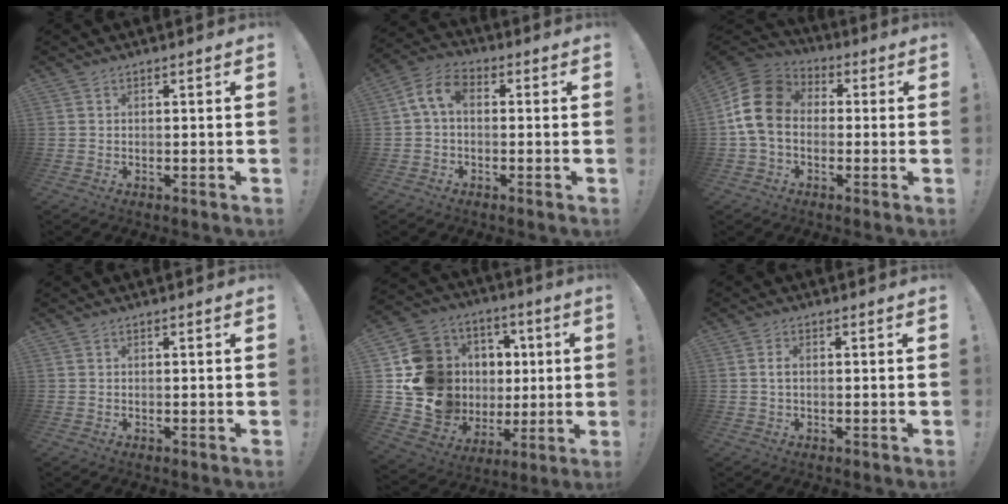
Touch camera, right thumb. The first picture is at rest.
{"total": 7.7, "force": [1.0, 4.6, 6.1], "torque": [-0.127, 0.008, 0.023]}
{"total": 14.6, "force": [0.3, 10.9, 9.6], "torque": [-0.167, 0.021, 0.011]}
{"total": 0.0}
{"total": 18.7, "force": [2.5, 16.9, 7.6], "torque": [-0.142, -0.015, 0.101]}
{"total": 1.8, "force": [0.2, 0.9, 1.6], "torque": [-0.023, 0.000, 0.001]}